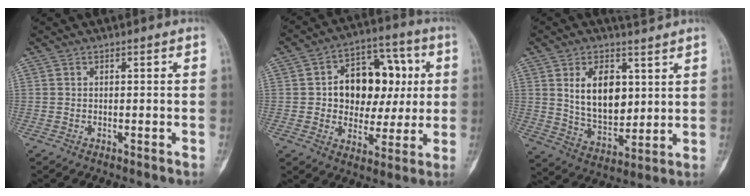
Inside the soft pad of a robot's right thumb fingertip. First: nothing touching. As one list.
[{"total": 16.2, "force": [2.1, 11.6, 11.1], "torque": [-0.108, 0.022, 0.033]}, {"total": 12.2, "force": [5.0, 6.9, 8.7], "torque": [-0.125, -0.035, 0.105]}]